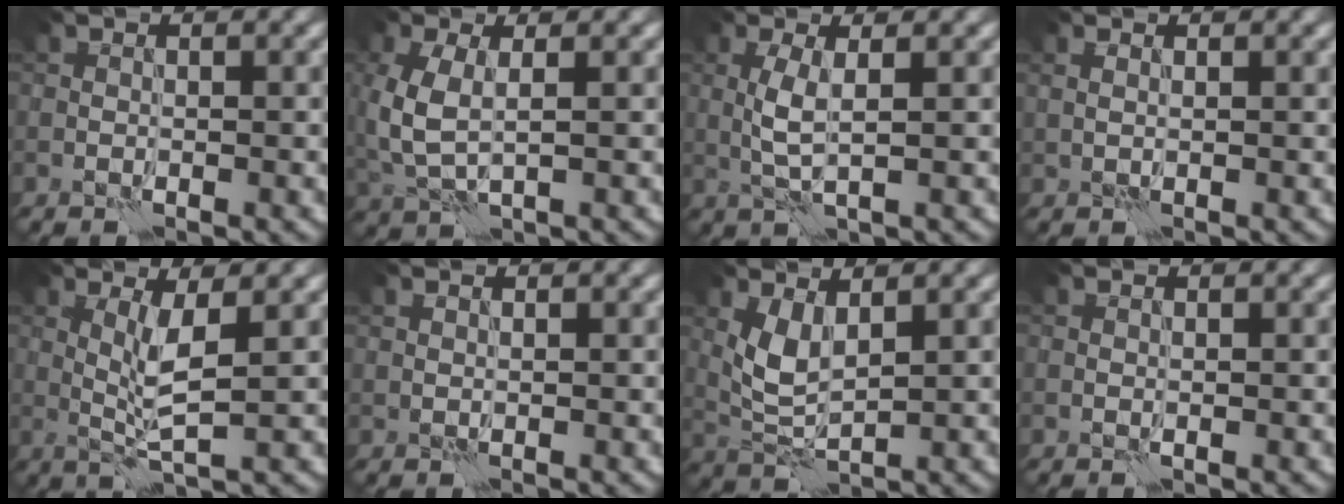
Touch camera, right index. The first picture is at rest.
{"total": 4.6, "force": [0.4, 2.4, 3.9], "torque": [-0.111, -0.001, 0.010]}
{"total": 2.3, "force": [0.1, 0.4, 2.3], "torque": [-0.051, 0.001, 0.002]}
{"total": 0.6, "force": [0.4, 0.2, 0.5], "torque": [-0.014, 0.001, 0.008]}
{"total": 3.2, "force": [0.5, 0.3, 3.2], "torque": [-0.070, -0.003, 0.015]}
{"total": 0.0}
{"total": 3.2, "force": [1.3, 1.3, 2.7], "torque": [-0.067, -0.004, 0.030]}
{"total": 0.0}